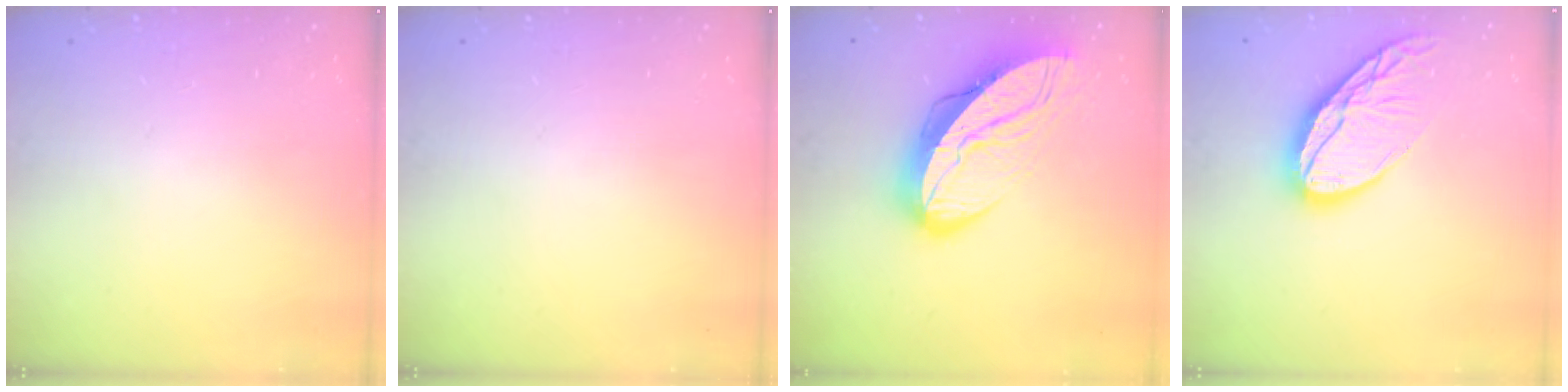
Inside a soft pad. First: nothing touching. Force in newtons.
{"total": 0.0}
{"total": 15.9, "press": 15.8, "slide": 1.3}
{"total": 15.0, "press": 14.9, "slide": 1.4}